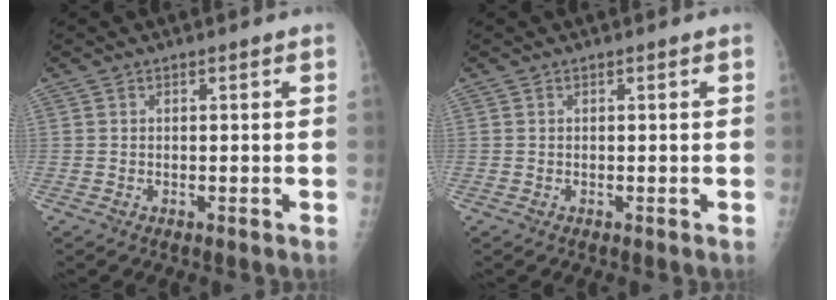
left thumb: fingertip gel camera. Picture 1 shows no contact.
{"total": 0.0}